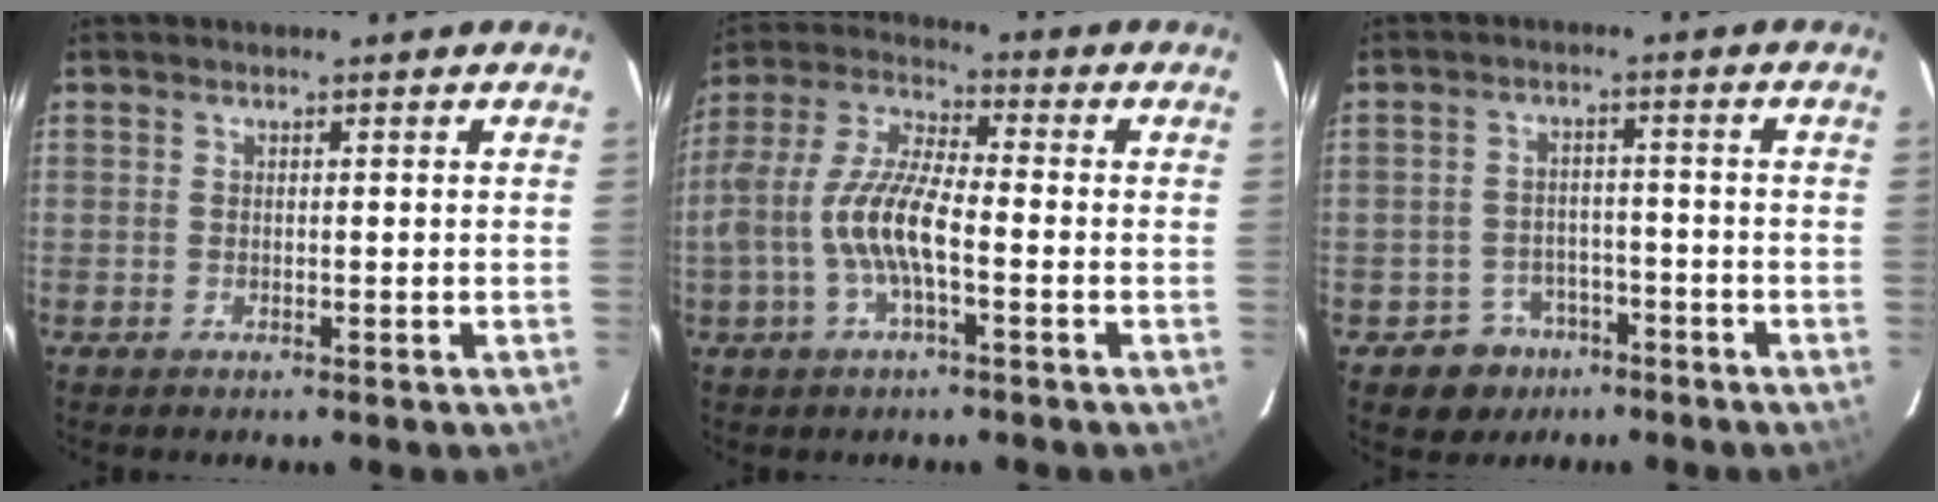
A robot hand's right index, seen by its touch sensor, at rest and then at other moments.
{"total": 11.7, "force": [-3.1, 3.6, 10.7], "torque": [-0.231, 0.005, -0.061]}
{"total": 6.5, "force": [-4.1, 5.1, 0.5], "torque": [-0.024, 0.026, -0.052]}